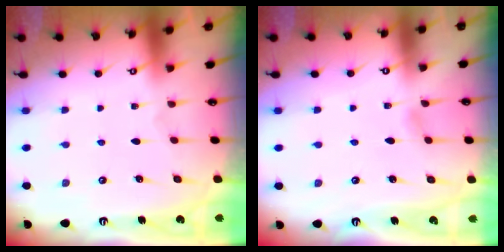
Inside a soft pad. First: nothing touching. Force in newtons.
{"total": 4.0, "press": 4.0, "slide": 0.5}